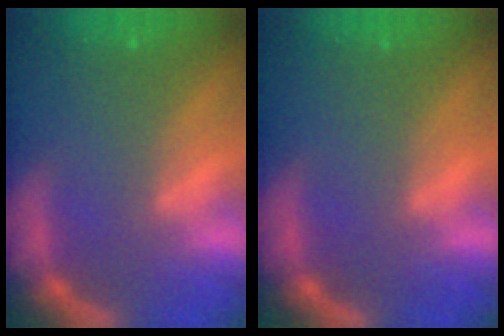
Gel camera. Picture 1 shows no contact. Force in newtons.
{"total": 0.0}